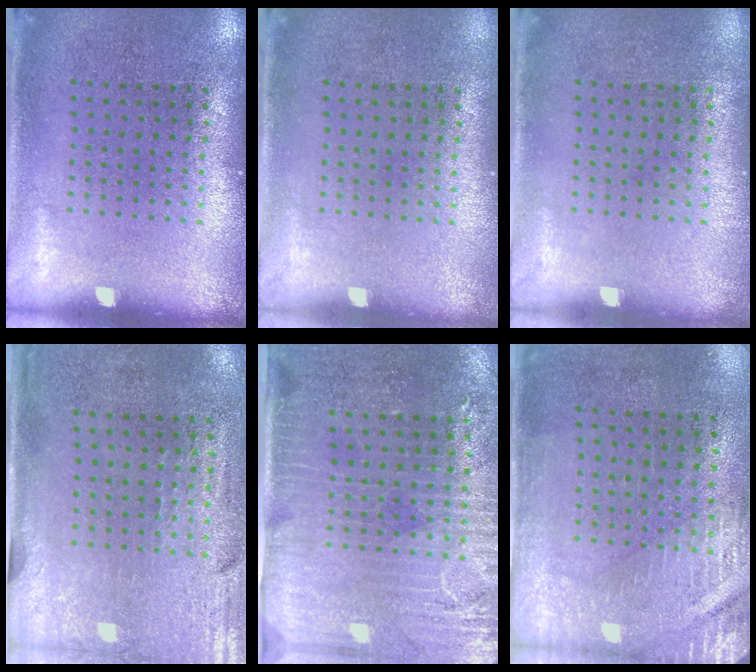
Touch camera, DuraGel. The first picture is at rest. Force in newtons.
{"total": 0.0}
{"total": 0.0}
{"total": 3.0, "press": 2.5, "slide": 1.6}
{"total": 3.2, "press": 2.8, "slide": 1.6}
{"total": 2.9, "press": 2.5, "slide": 1.4}